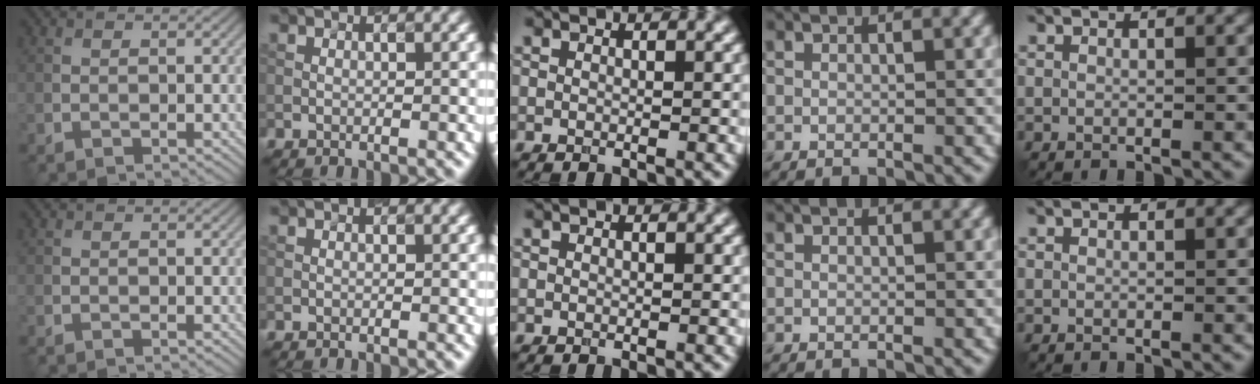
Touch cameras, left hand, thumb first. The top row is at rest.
{}